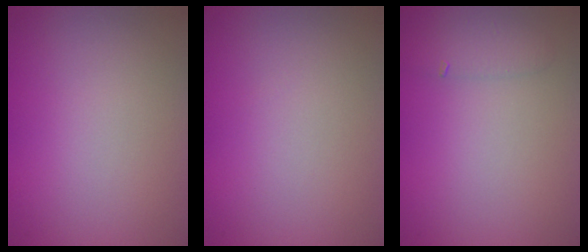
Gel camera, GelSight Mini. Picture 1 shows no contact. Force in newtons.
{"total": 0.0}
{"total": 1.4, "press": 1.4, "slide": 0.1}